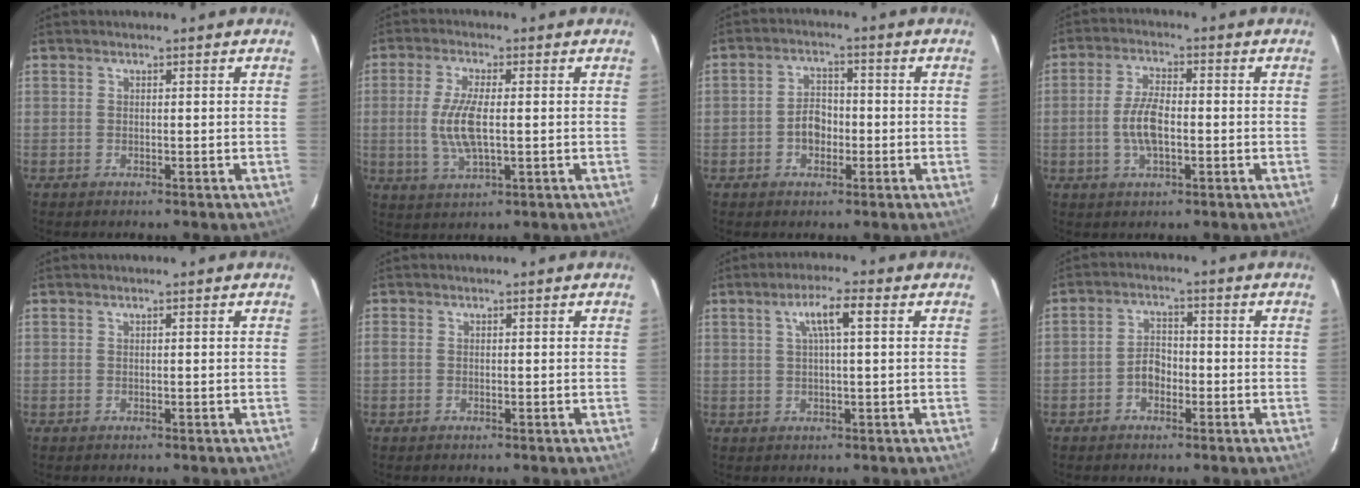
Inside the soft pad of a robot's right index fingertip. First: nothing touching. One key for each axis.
{"total": 8.2, "fx": -0.4, "fy": 2.6, "fz": 7.8, "tx": -0.159, "ty": -0.006, "tz": -0.006}
{"total": 4.7, "fx": -1.4, "fy": 3.5, "fz": 2.8, "tx": -0.051, "ty": 0.013, "tz": -0.020}
{"total": 6.7, "fx": -1.3, "fy": 2.8, "fz": 6.0, "tx": -0.123, "ty": 0.004, "tz": -0.023}
{"total": 0.0}
{"total": 0.9, "fx": -0.4, "fy": 0.6, "fz": 0.4, "tx": -0.008, "ty": 0.000, "tz": -0.010}
{"total": 5.2, "fx": 1.6, "fy": 0.4, "fz": 5.0, "tx": -0.093, "ty": 0.009, "tz": 0.030}
{"total": 3.8, "fx": -1.8, "fy": 2.8, "fz": 2.0, "tx": -0.038, "ty": 0.013, "tz": -0.029}